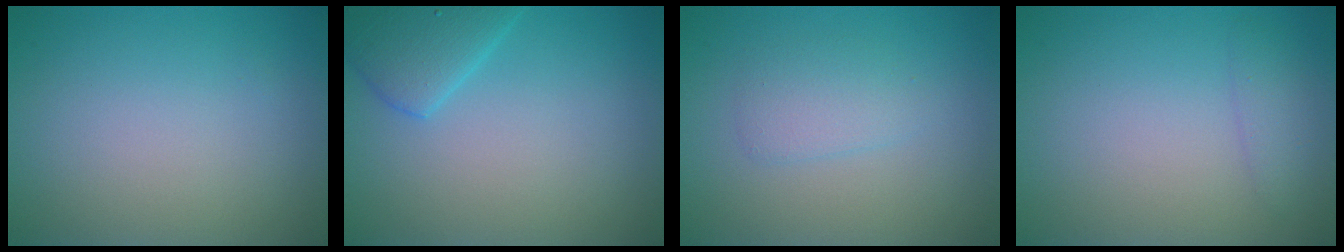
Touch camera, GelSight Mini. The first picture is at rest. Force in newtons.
{"total": 3.1, "press": 3.1, "slide": 0.3}
{"total": 1.9, "press": 1.9, "slide": 0.0}
{"total": 1.3, "press": 1.3, "slide": 0.0}